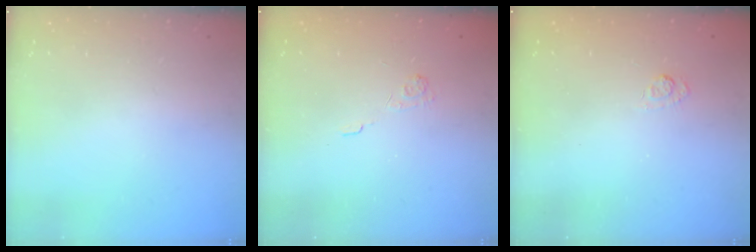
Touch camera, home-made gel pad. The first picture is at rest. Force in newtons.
{"total": 2.1, "press": 1.5, "slide": 1.4}
{"total": 2.7, "press": 2.3, "slide": 1.5}